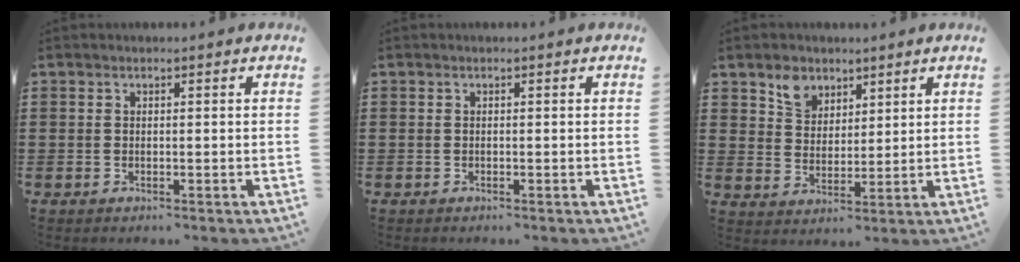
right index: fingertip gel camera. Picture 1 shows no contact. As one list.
[{"total": 0.0}, {"total": 4.9, "force": [3.4, 3.4, 0.9], "torque": [-0.029, 0.009, 0.063]}]